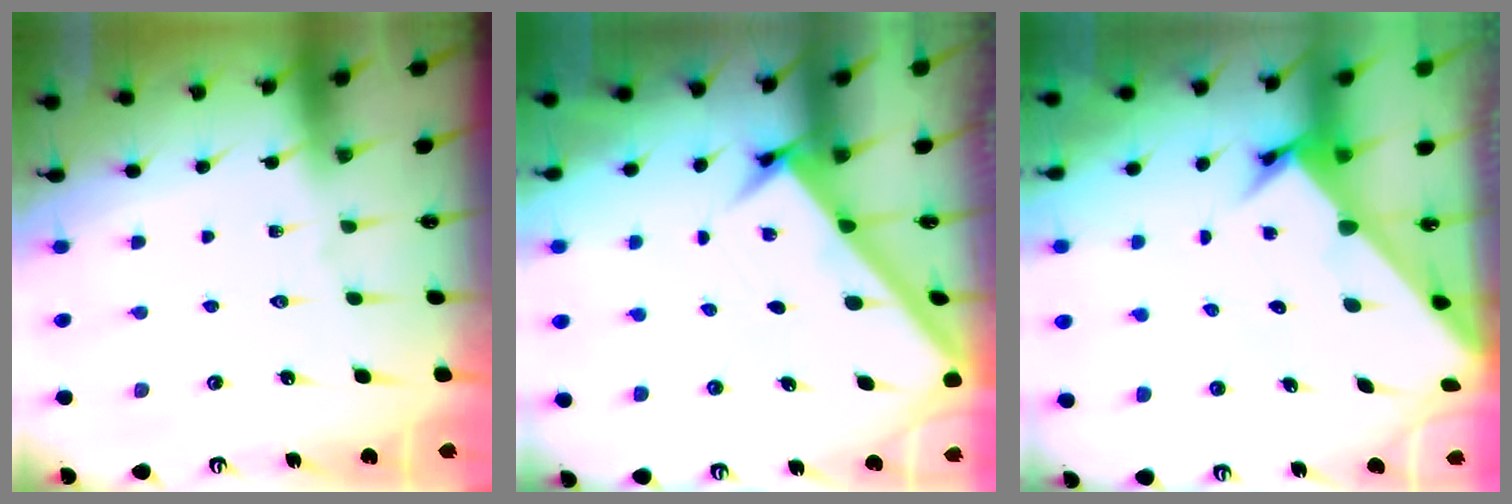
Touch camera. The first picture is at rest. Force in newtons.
{"total": 3.1, "press": 3.1, "slide": 0.4}
{"total": 2.6, "press": 2.6, "slide": 0.2}